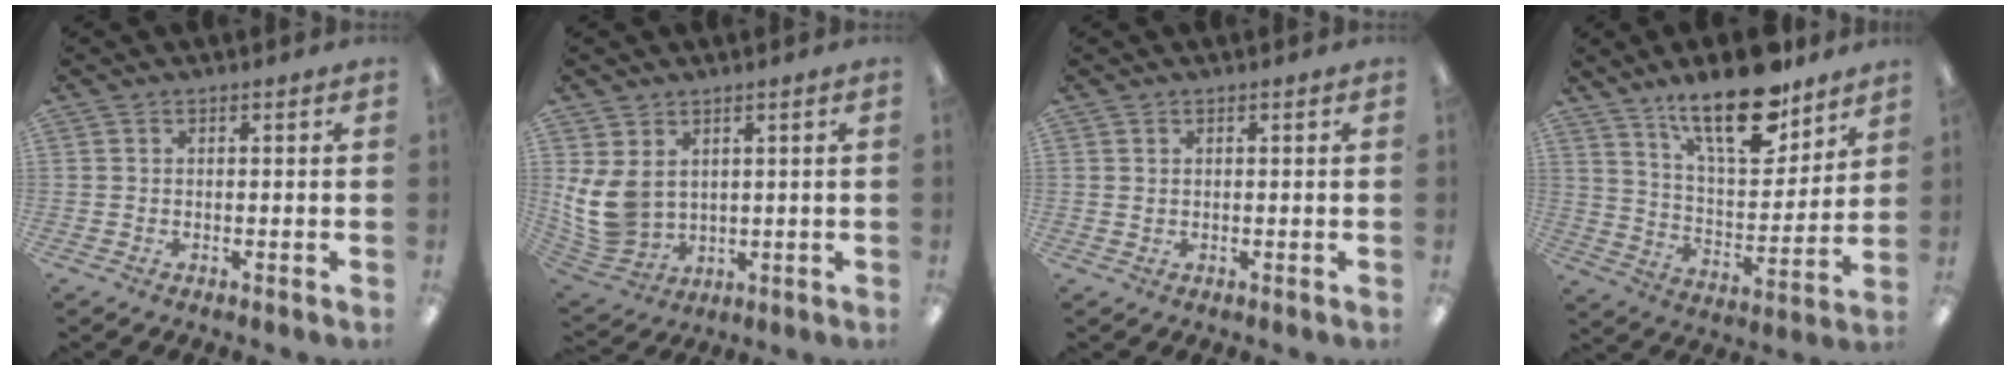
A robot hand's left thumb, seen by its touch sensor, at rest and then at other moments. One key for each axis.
{"total": 10.1, "fx": 2.5, "fy": 7.7, "fz": 6.0, "tx": -0.147, "ty": -0.016, "tz": 0.052}
{"total": 0.8, "fx": 0.5, "fy": 0.5, "fz": 0.5, "tx": -0.012, "ty": 0.004, "tz": 0.007}
{"total": 19.7, "fx": 14.2, "fy": 7.0, "fz": 11.7, "tx": -0.195, "ty": -0.083, "tz": 0.240}